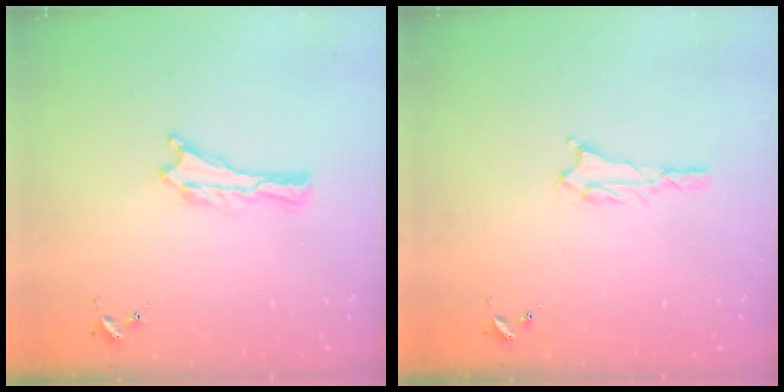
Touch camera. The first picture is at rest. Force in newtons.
{"total": 1.8, "press": 1.8, "slide": 0.2}